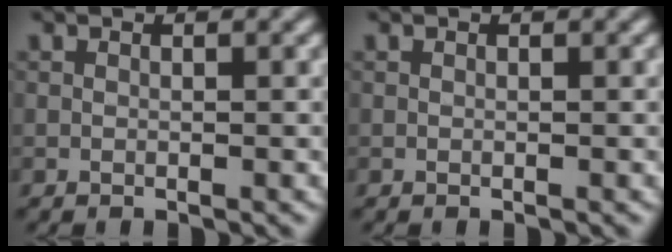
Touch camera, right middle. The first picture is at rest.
{"total": 0.0}